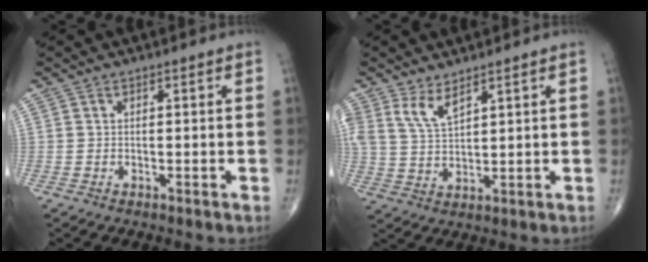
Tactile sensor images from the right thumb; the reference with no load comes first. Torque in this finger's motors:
{"motor_torque": [0.06, 0.08, 0.67, 0.58, 0.08]}